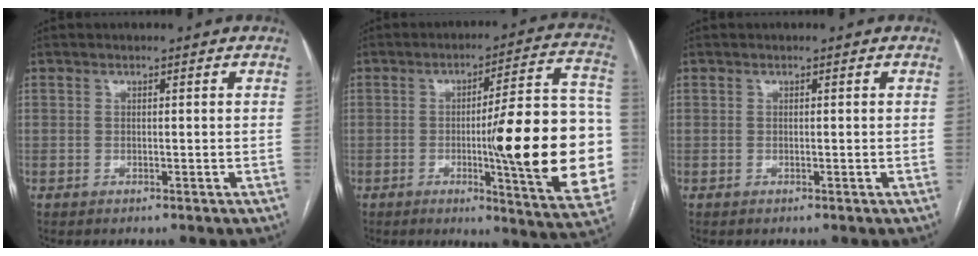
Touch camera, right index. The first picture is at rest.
{"total": 22.2, "force": [-3.1, 2.2, 21.8], "torque": [-0.224, 0.011, -0.034]}
{"total": 0.0}